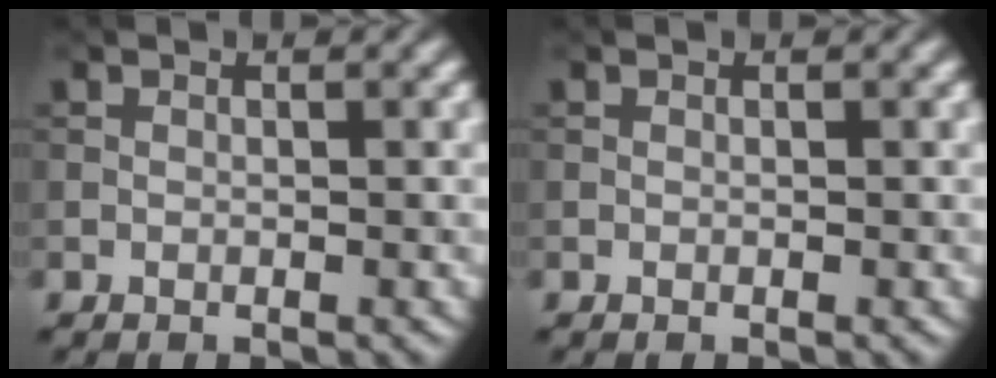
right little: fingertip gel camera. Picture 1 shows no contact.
{"total": 0.0}